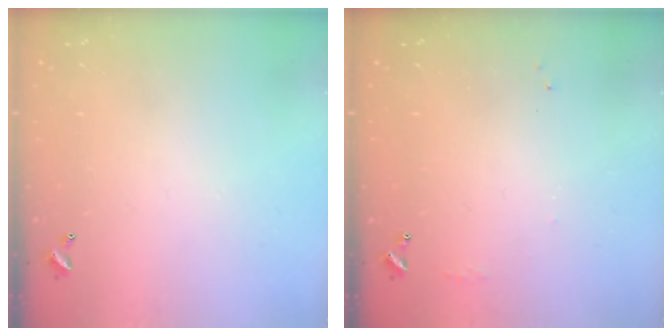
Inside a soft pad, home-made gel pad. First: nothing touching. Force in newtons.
{"total": 4.3, "press": 4.3, "slide": 0.6}